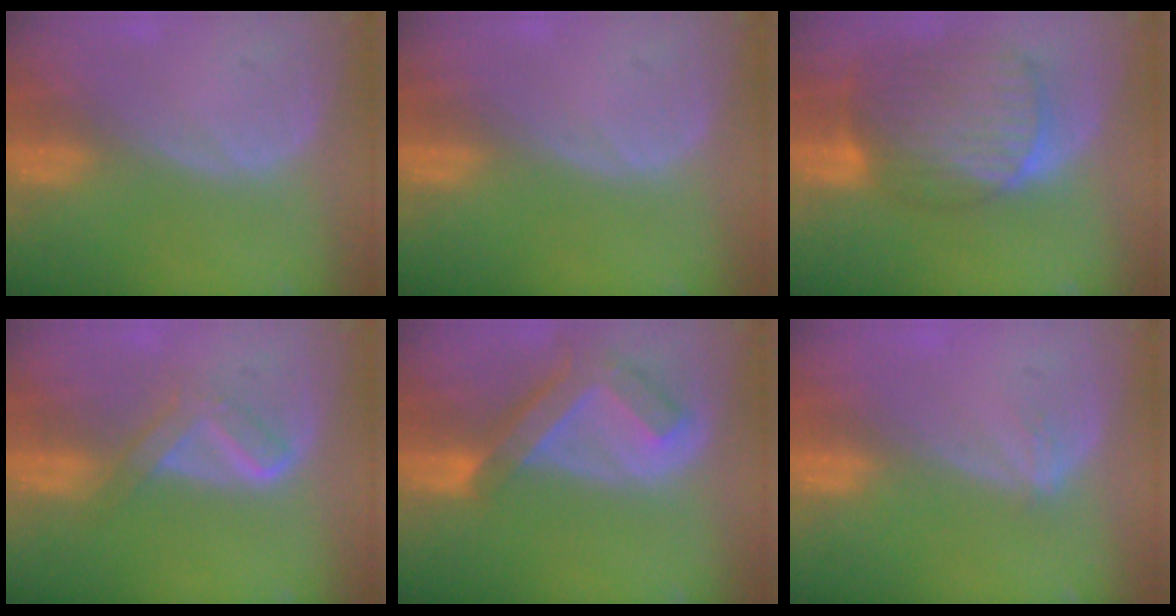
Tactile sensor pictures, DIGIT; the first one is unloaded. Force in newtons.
{"total": 0.0}
{"total": 10.7, "press": 9.2, "slide": 5.4}
{"total": 4.0, "press": 4.0, "slide": 0.5}
{"total": 7.5, "press": 6.5, "slide": 3.8}
{"total": 1.2, "press": 0.8, "slide": 0.8}